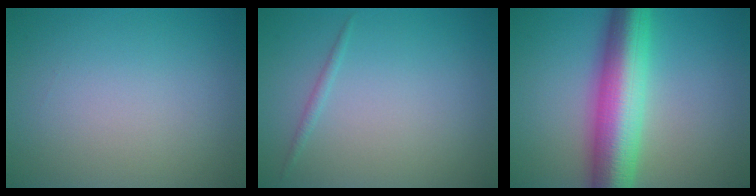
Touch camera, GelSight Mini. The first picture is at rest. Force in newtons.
{"total": 0.7, "press": 0.7, "slide": 0.0}
{"total": 9.8, "press": 9.8, "slide": 0.2}